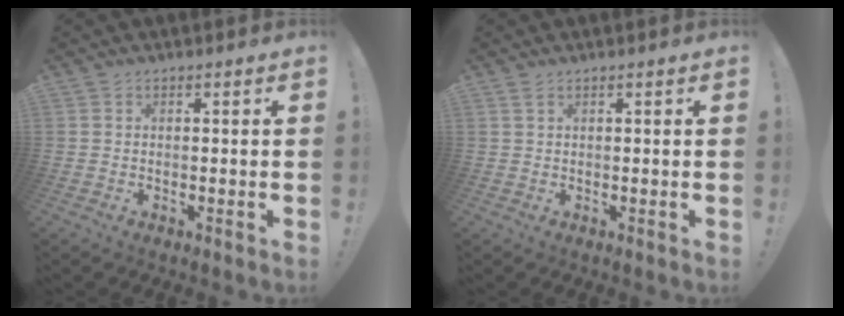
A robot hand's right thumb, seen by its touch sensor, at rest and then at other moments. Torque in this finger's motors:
{"motor_torque": [-0.17, 0.01, -0.20, 0.03, 0.07]}